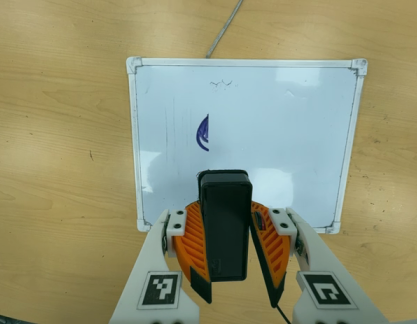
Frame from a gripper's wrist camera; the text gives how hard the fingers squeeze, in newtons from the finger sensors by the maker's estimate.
{"total": 9.7, "left": 9.2, "right": 10.2}